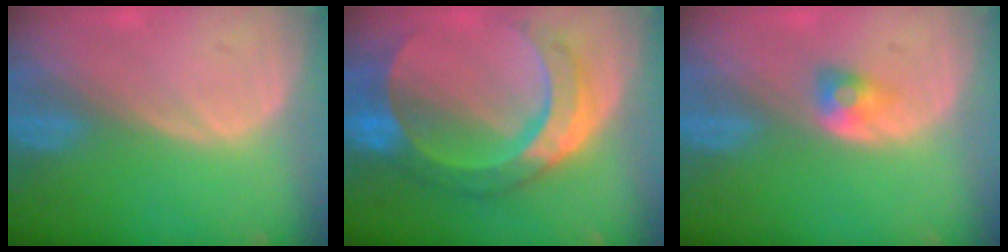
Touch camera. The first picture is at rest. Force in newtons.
{"total": 10.4, "press": 10.4, "slide": 1.1}
{"total": 2.6, "press": 2.3, "slide": 1.1}